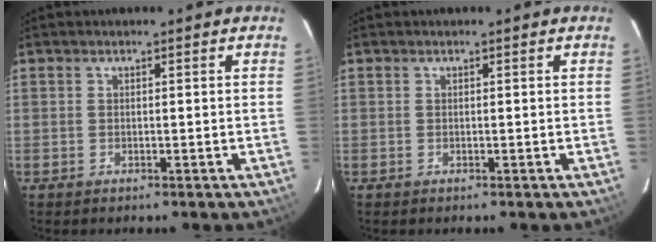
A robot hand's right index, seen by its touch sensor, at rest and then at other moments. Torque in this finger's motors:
{"motor_torque": [0.07, 0.07, 0.00, 0.00]}